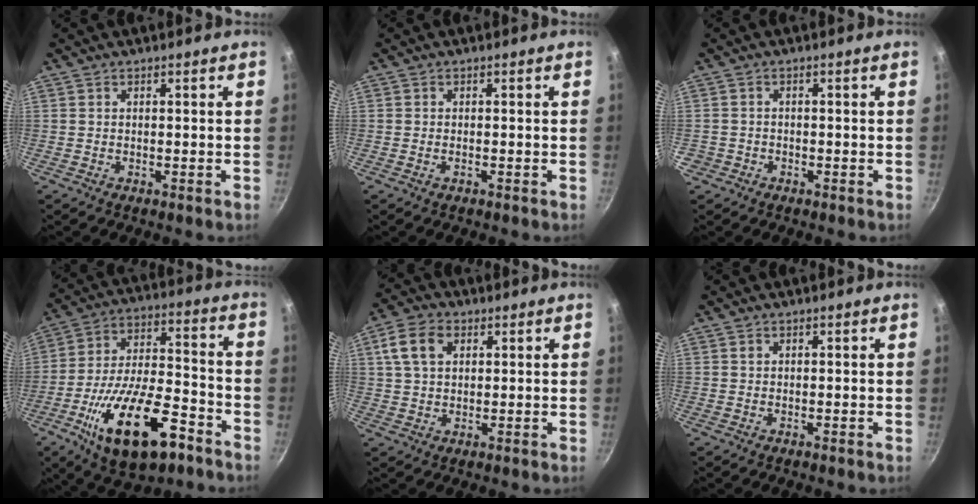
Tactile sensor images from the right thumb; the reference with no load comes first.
{"total": 0.6, "force": [-0.4, 0.2, 0.4], "torque": [-0.008, 0.001, -0.007]}
{"total": 1.7, "force": [-1.0, 1.4, 0.2], "torque": [-0.002, 0.014, -0.014]}
{"total": 22.5, "force": [-11.0, 9.6, 17.0], "torque": [-0.274, 0.042, -0.179]}
{"total": 7.7, "force": [2.6, 5.3, 4.9], "torque": [-0.084, 0.008, 0.043]}
{"total": 0.5, "force": [0.2, 0.4, 0.2], "torque": [-0.004, -0.001, 0.002]}